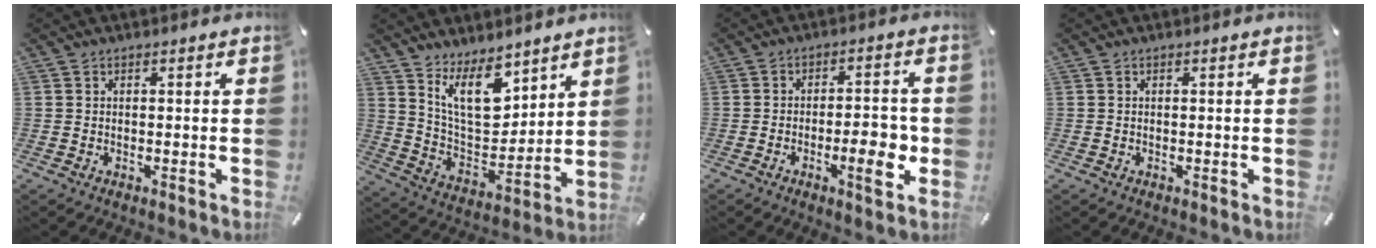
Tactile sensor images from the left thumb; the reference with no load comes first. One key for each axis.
{"total": 14.7, "fx": 9.4, "fy": 7.8, "fz": 8.1, "tx": -0.143, "ty": -0.050, "tz": 0.179}
{"total": 8.7, "fx": -2.5, "fy": 3.3, "fz": 7.6, "tx": -0.102, "ty": 0.007, "tz": -0.040}
{"total": 0.0}